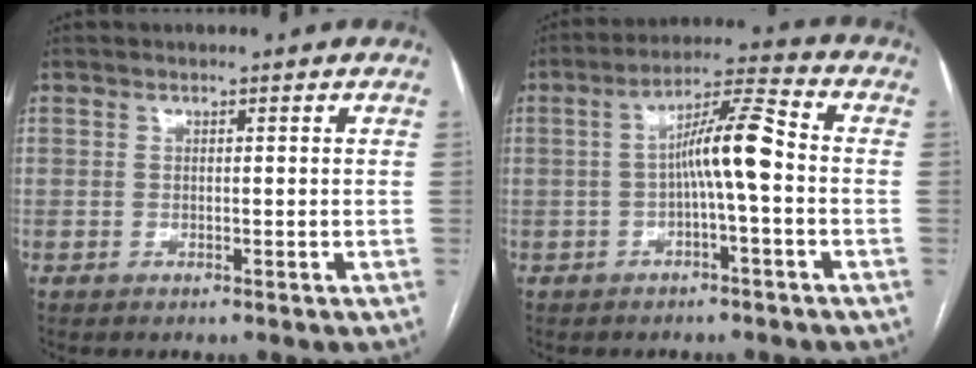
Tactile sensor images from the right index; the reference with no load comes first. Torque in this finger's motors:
{"motor_torque": [0.80, -0.13, 0.42, 0.12]}